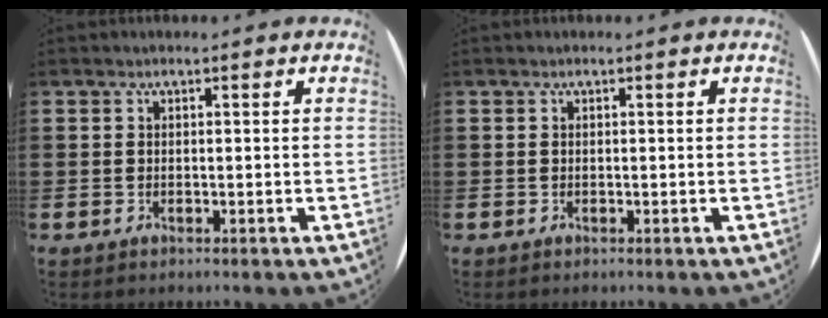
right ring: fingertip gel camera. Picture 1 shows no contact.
{"total": 0.0}